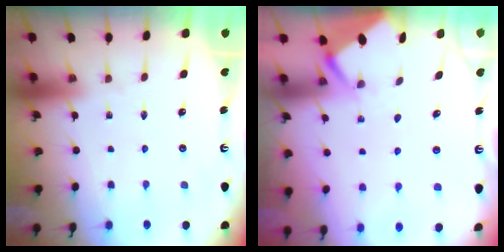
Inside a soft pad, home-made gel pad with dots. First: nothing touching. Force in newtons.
{"total": 2.6, "press": 2.6, "slide": 0.3}